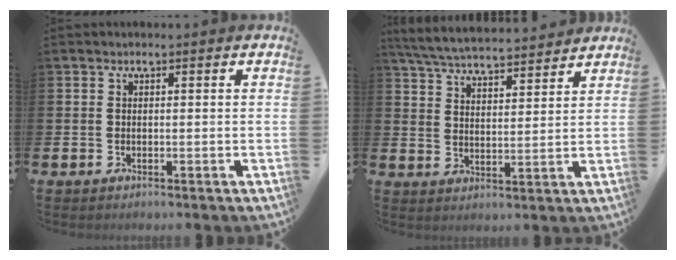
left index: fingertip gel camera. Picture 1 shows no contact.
{"total": 6.0, "force": [5.9, 0.5, 1.2], "torque": [-0.049, -0.036, 0.104]}